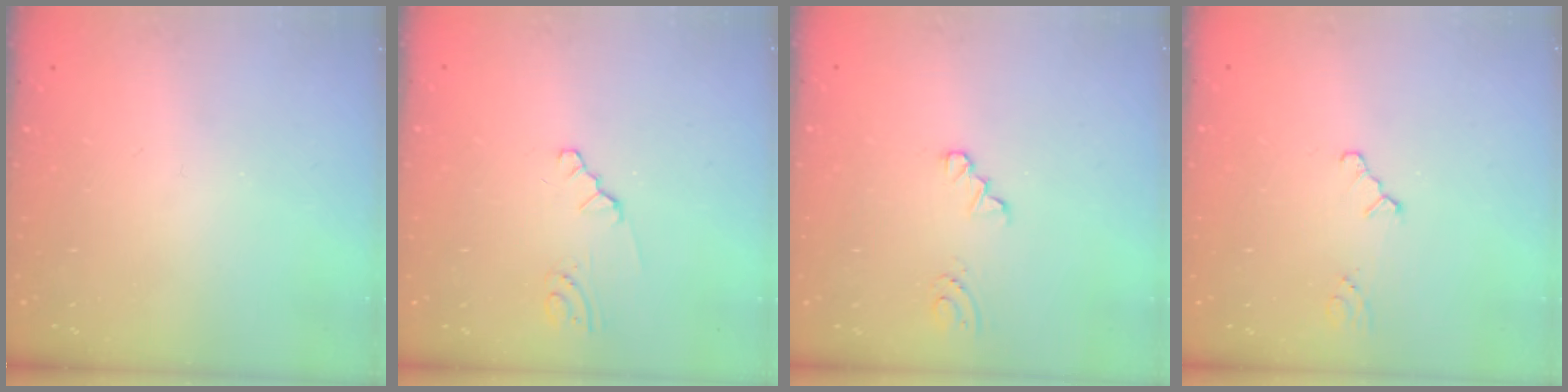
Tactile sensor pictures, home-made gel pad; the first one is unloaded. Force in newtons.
{"total": 0.9, "press": 0.8, "slide": 0.2}
{"total": 0.0}
{"total": 0.9, "press": 0.8, "slide": 0.2}